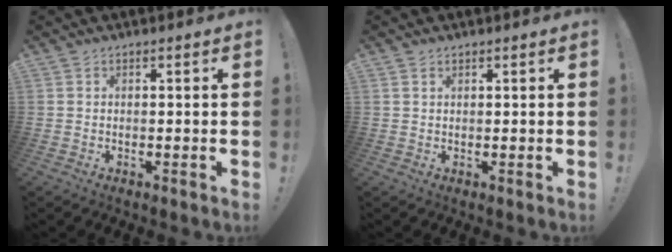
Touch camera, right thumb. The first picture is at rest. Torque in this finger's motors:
{"motor_torque": [-0.28, -0.13, -0.20, 0.10, 0.07]}